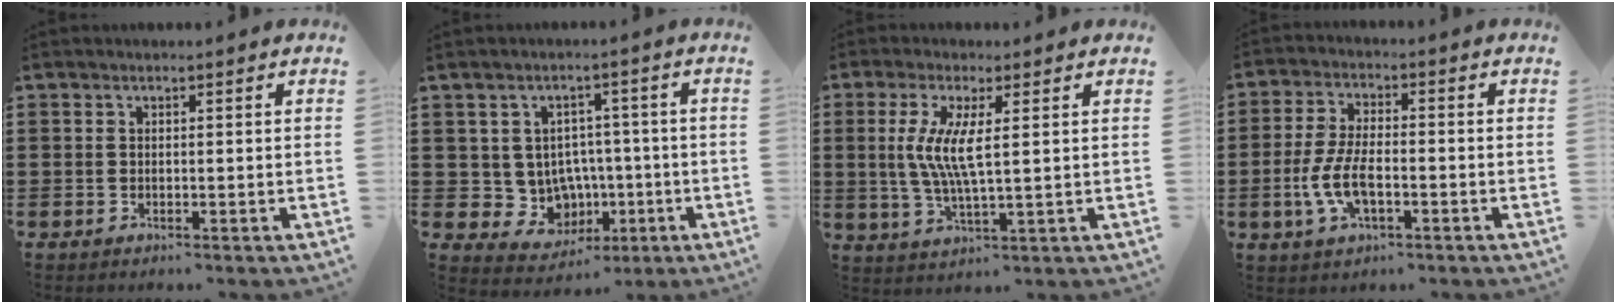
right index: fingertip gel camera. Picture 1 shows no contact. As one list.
[{"total": 6.2, "force": [0.2, 5.8, 2.1], "torque": [-0.048, -0.006, 0.011]}, {"total": 6.7, "force": [1.1, 1.1, 6.5], "torque": [-0.140, -0.008, 0.013]}, {"total": 7.2, "force": [-2.1, 3.1, 6.1], "torque": [-0.138, -0.004, -0.044]}]